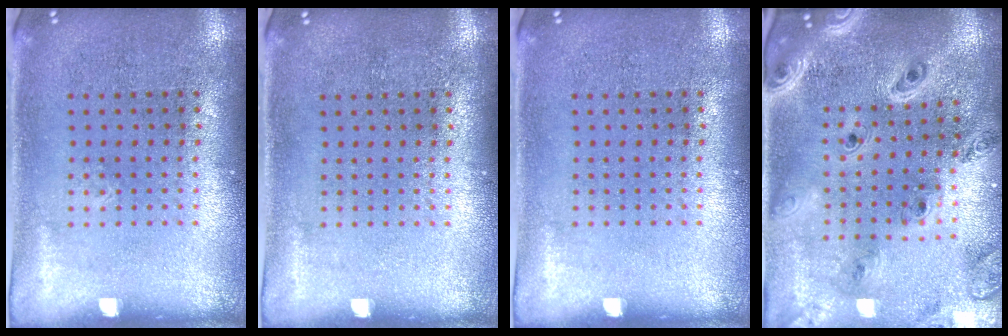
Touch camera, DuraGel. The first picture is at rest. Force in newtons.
{"total": 0.0}
{"total": 0.0}
{"total": 2.3, "press": 2.1, "slide": 1.0}